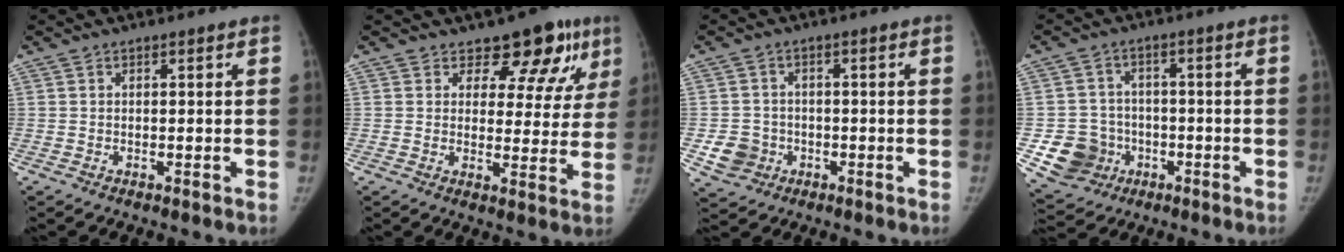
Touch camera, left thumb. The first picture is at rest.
{"total": 10.3, "force": [7.1, 6.1, 4.3], "torque": [0.001, -0.037, 0.075]}
{"total": 5.5, "force": [-1.7, 5.1, 1.5], "torque": [-0.008, 0.011, -0.025]}
{"total": 9.6, "force": [-3.0, 8.8, 2.5], "torque": [-0.028, 0.020, -0.039]}